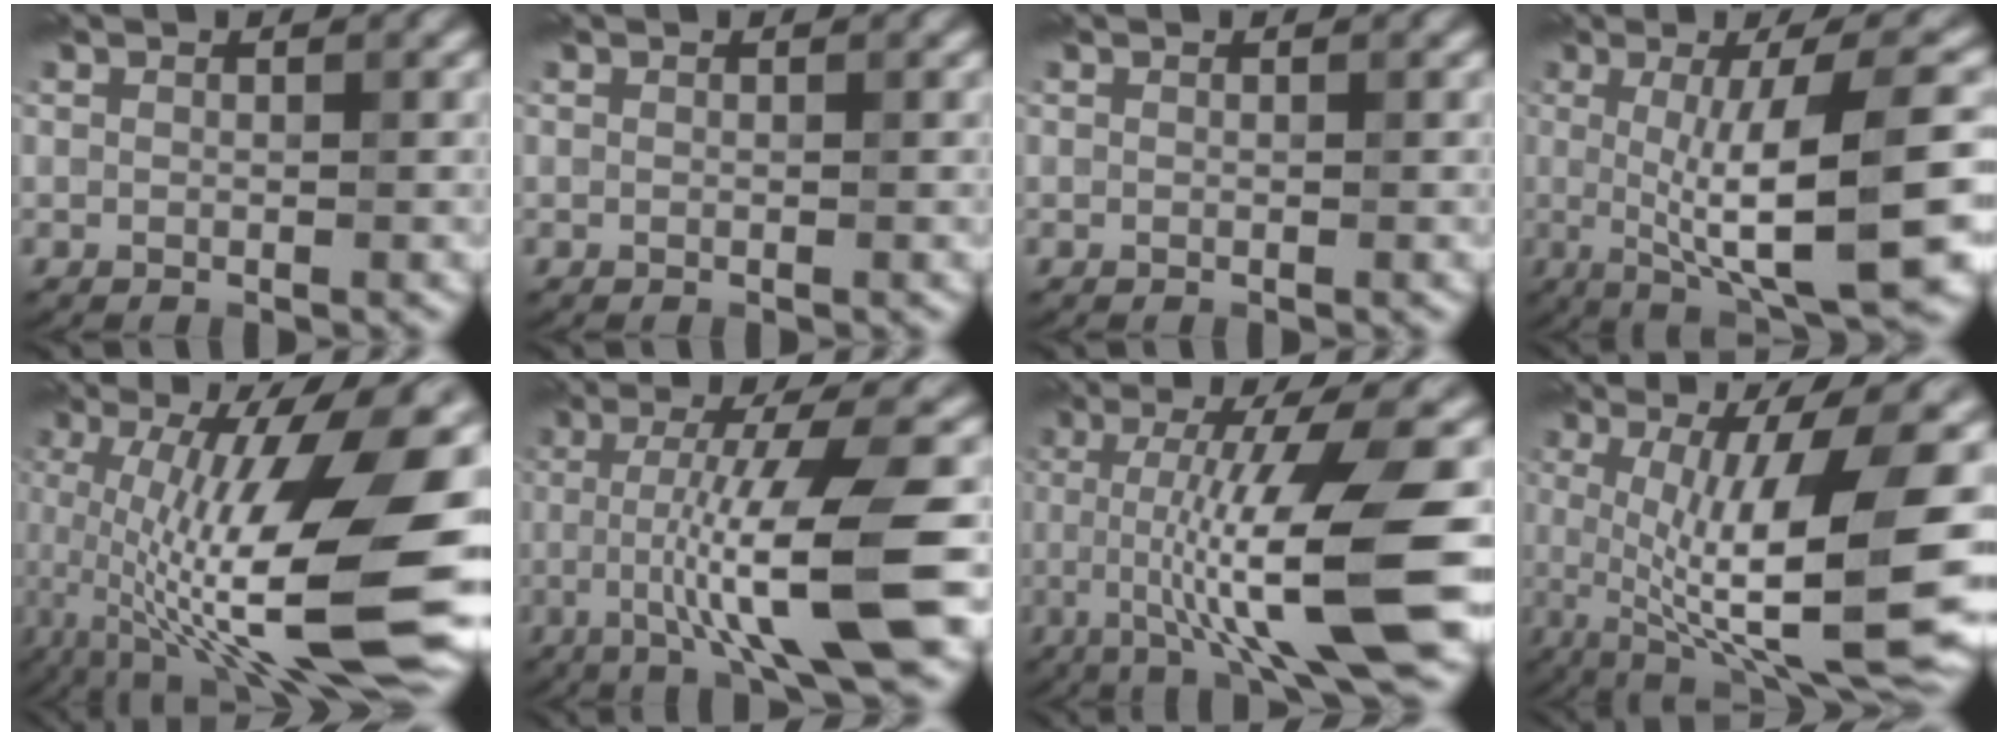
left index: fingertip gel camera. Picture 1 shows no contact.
{"total": 0.0}
{"total": 0.0}
{"total": 11.7, "force": [-0.8, 2.6, 11.4], "torque": [-0.148, -0.001, -0.011]}
{"total": 15.9, "force": [-1.9, 4.6, 15.1], "torque": [-0.239, 0.008, -0.032]}
{"total": 10.4, "force": [-2.5, 1.5, 10.0], "torque": [-0.153, 0.002, -0.042]}
{"total": 11.5, "force": [-2.3, 1.8, 11.1], "torque": [-0.162, -0.007, -0.040]}
{"total": 13.2, "force": [-0.5, 2.9, 12.9], "torque": [-0.194, -0.004, 0.001]}